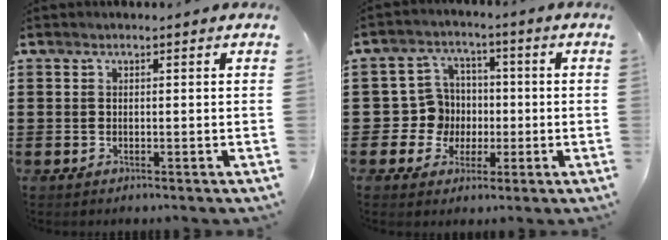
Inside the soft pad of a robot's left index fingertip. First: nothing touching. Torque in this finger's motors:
{"motor_torque": [0.22, 0.32, 0.07, -0.01]}